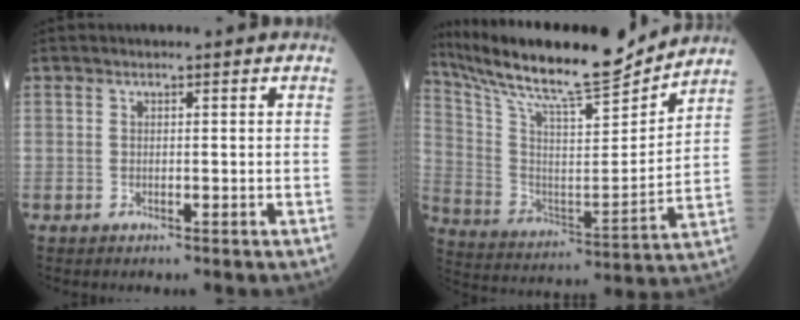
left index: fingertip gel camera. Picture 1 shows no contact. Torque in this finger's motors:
{"motor_torque": [0.16, -0.46, 0.55, 0.17]}